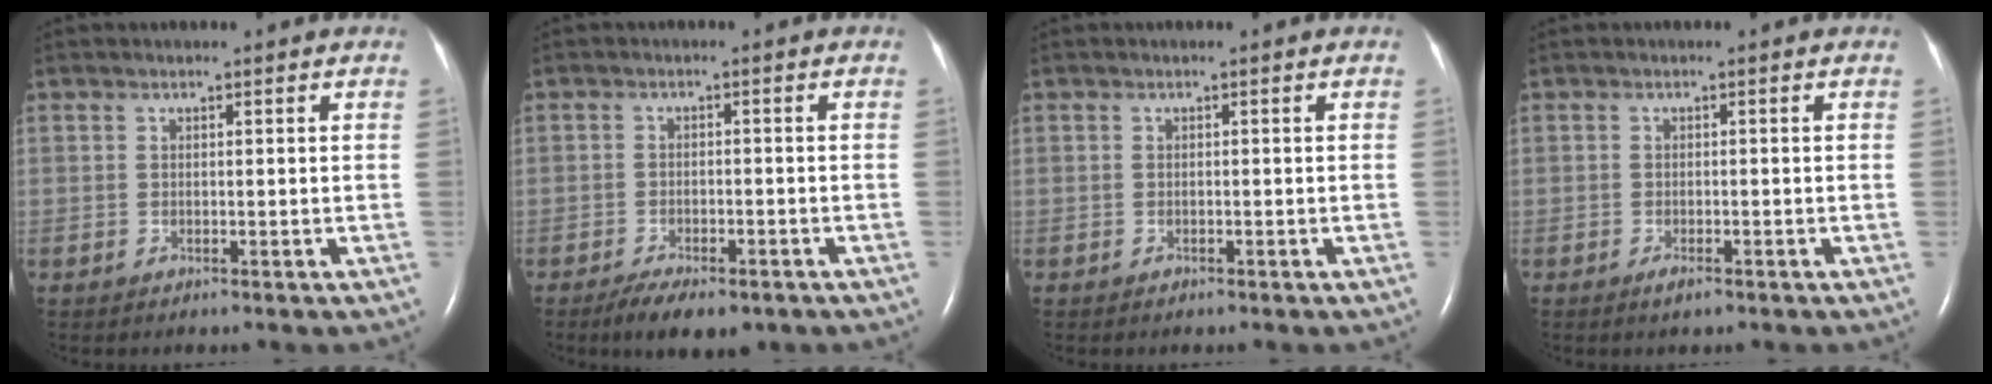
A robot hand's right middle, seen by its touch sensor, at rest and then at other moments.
{"total": 6.7, "force": [-4.9, 2.4, 4.0], "torque": [-0.061, -0.008, -0.072]}
{"total": 0.0}
{"total": 1.3, "force": [-0.9, 0.3, 0.9], "torque": [-0.021, -0.003, -0.012]}